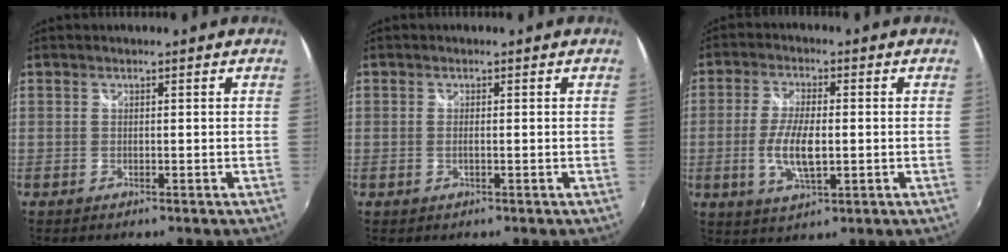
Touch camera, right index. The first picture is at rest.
{"total": 0.9, "force": [-0.2, 0.0, 0.9], "torque": [-0.018, 0.000, -0.006]}
{"total": 7.9, "force": [-1.2, 2.9, 7.3], "torque": [-0.148, -0.005, -0.023]}